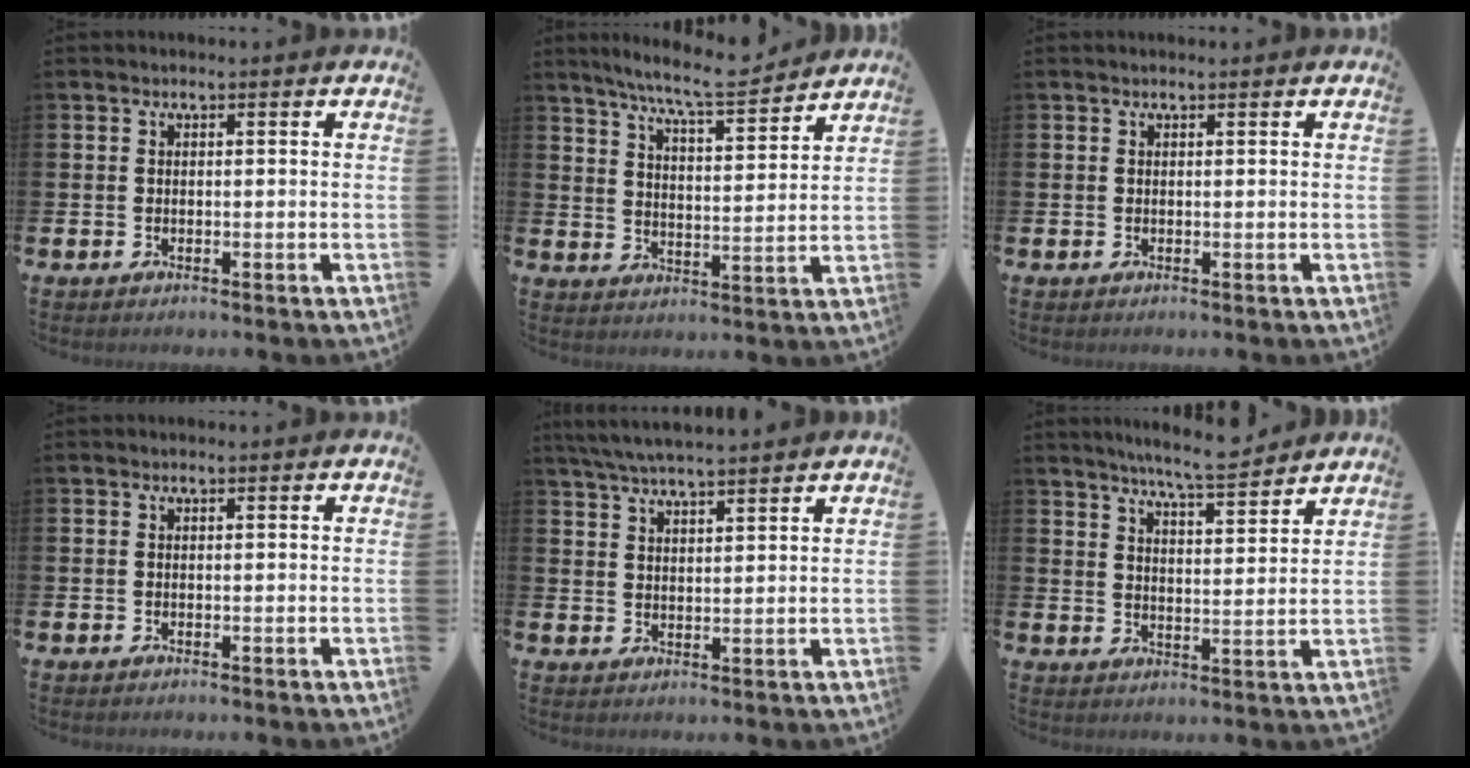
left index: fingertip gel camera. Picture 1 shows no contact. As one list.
[{"total": 8.4, "force": [7.7, 0.5, 3.4], "torque": [-0.085, -0.041, 0.135]}, {"total": 0.0}, {"total": 0.0}, {"total": 5.0, "force": [4.7, 0.1, 1.4], "torque": [-0.044, -0.015, 0.086]}, {"total": 6.9, "force": [6.7, -0.2, 1.8], "torque": [-0.045, -0.038, 0.118]}]